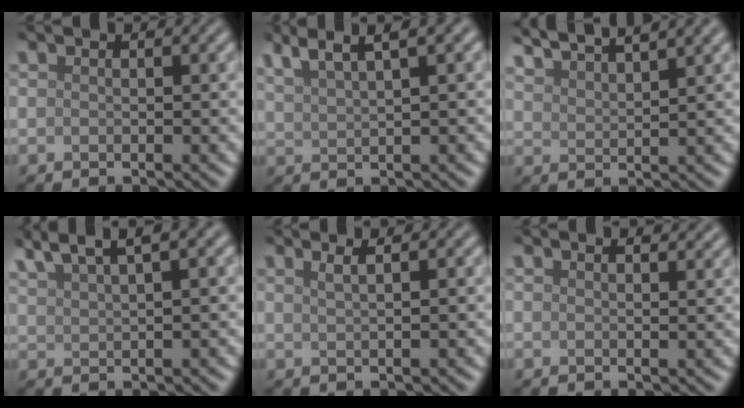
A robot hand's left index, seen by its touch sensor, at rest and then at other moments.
{"total": 5.3, "force": [3.8, 1.1, 3.6], "torque": [-0.057, 0.021, 0.068]}
{"total": 6.6, "force": [5.6, 1.3, 3.3], "torque": [-0.036, 0.030, 0.061]}
{"total": 6.0, "force": [4.5, 1.1, 3.8], "torque": [-0.059, 0.022, 0.078]}
{"total": 2.5, "force": [1.4, 1.1, 1.7], "torque": [-0.004, 0.007, -0.004]}
{"total": 1.7, "force": [1.5, 0.4, 0.7], "torque": [-0.007, 0.001, 0.014]}